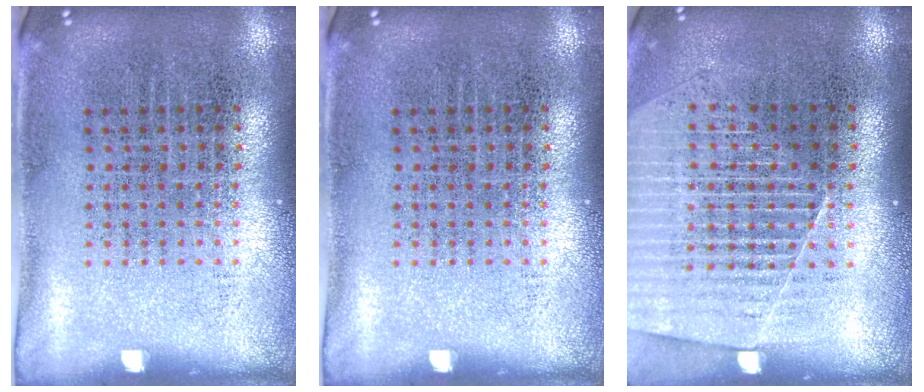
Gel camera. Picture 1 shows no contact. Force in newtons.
{"total": 0.0}
{"total": 1.3, "press": 1.3, "slide": 0.3}